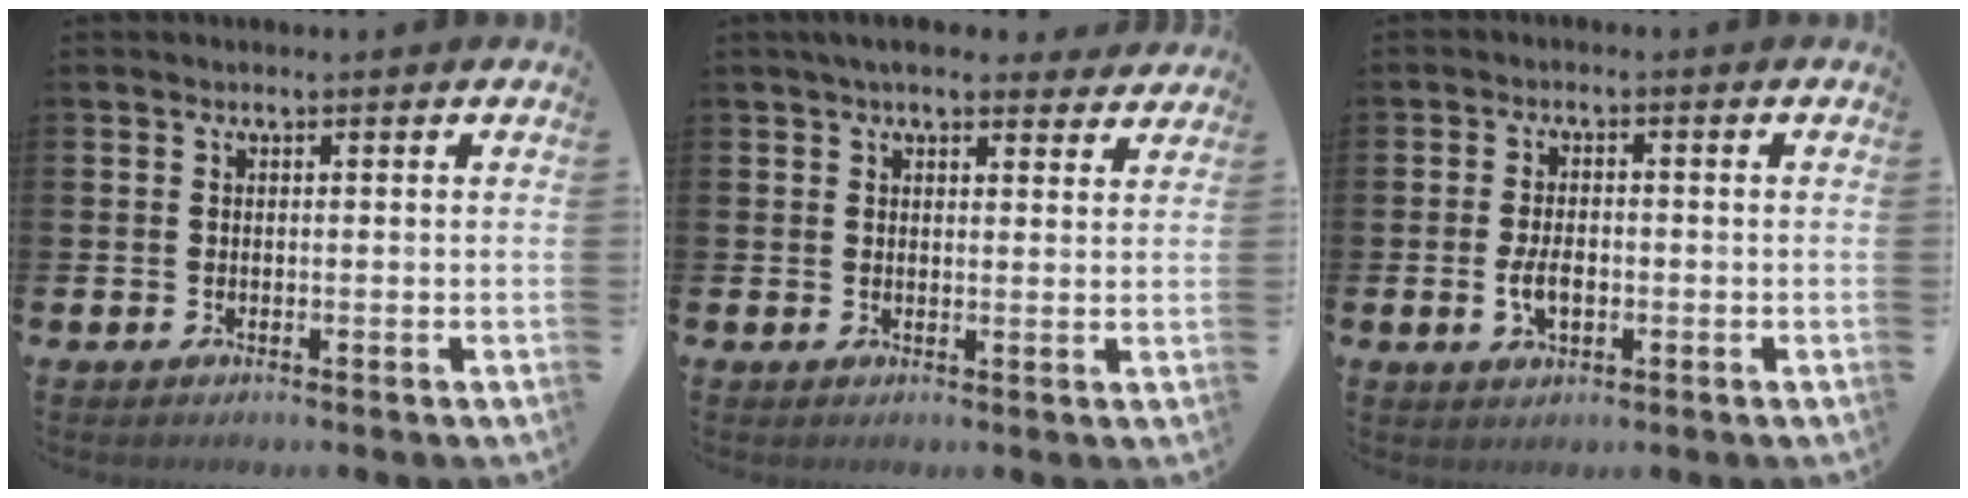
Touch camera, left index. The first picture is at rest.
{"total": 4.5, "force": [4.0, 1.3, 1.6], "torque": [-0.025, -0.014, 0.071]}
{"total": 3.7, "force": [-0.7, 2.1, 2.9], "torque": [-0.046, 0.001, -0.013]}